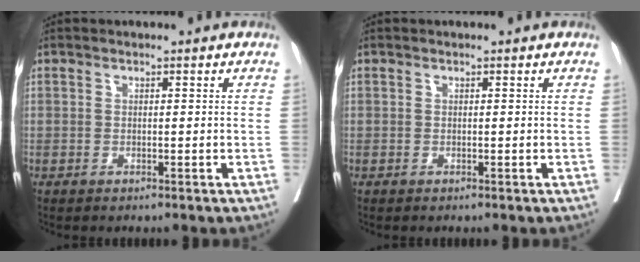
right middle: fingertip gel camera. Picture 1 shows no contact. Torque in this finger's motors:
{"motor_torque": [0.02, 0.04, 0.00, 0.00]}